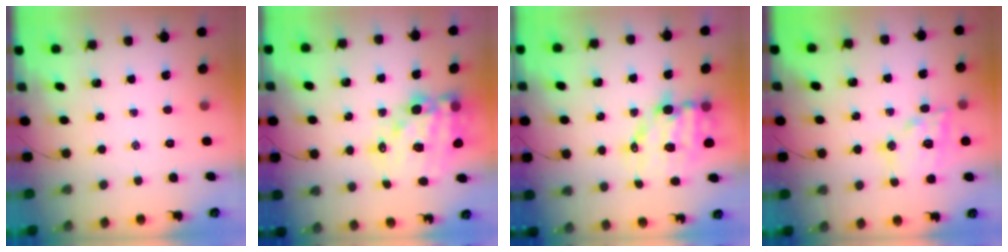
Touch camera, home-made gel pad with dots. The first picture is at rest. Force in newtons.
{"total": 18.1, "press": 17.6, "slide": 4.1}
{"total": 11.5, "press": 11.2, "slide": 2.5}
{"total": 15.0, "press": 14.8, "slide": 2.3}